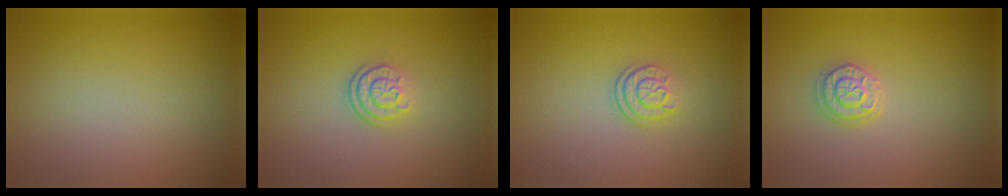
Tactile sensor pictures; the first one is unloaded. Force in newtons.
{"total": 2.5, "press": 1.8, "slide": 1.6}
{"total": 2.3, "press": 1.7, "slide": 1.6}
{"total": 2.2, "press": 2.0, "slide": 0.8}